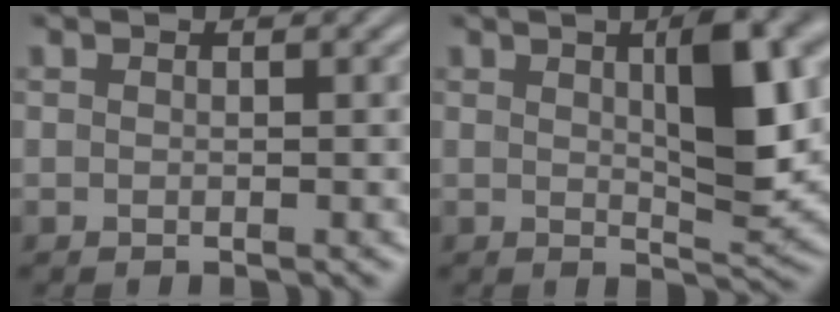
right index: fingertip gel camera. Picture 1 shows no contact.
{"total": 6.4, "force": [1.6, 1.2, 6.1], "torque": [-0.080, 0.002, 0.023]}